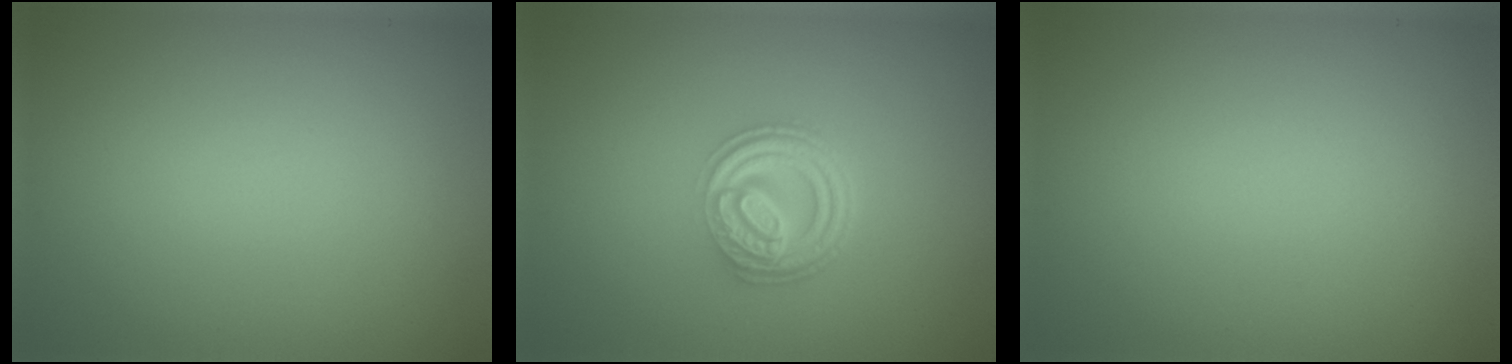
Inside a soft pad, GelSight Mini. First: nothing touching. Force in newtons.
{"total": 4.9, "press": 3.8, "slide": 3.1}
{"total": 0.0}